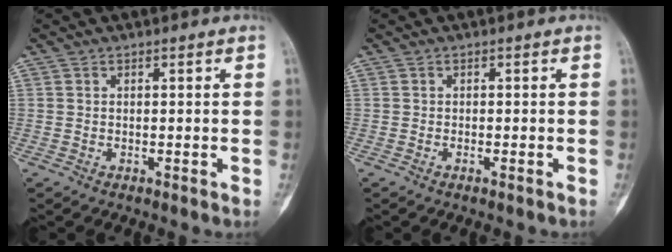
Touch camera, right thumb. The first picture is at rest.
{"total": 0.6, "force": [-0.4, 0.1, 0.5], "torque": [-0.012, 0.003, -0.007]}